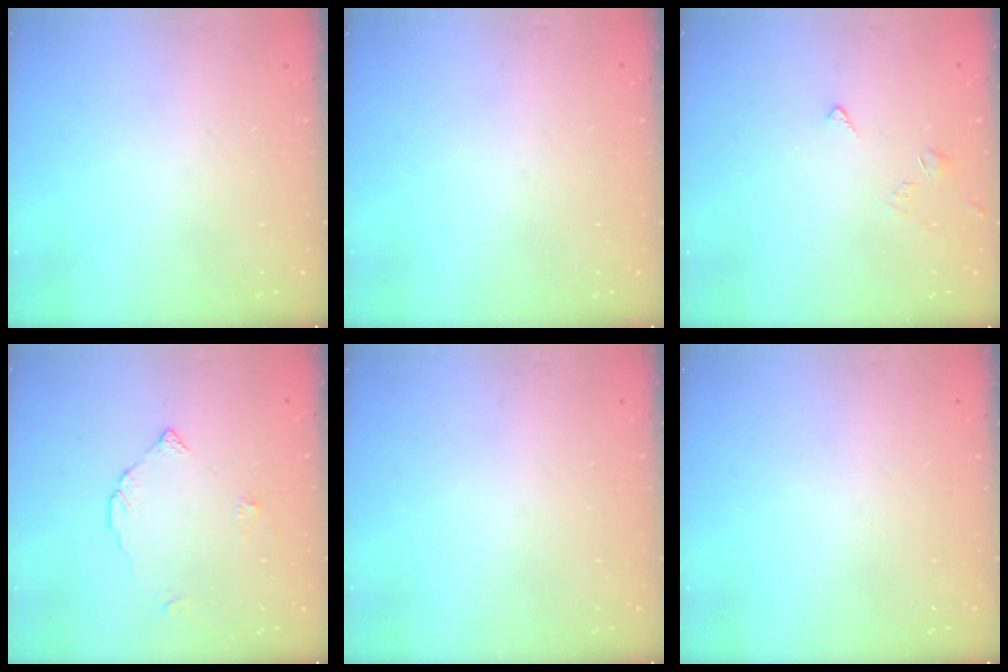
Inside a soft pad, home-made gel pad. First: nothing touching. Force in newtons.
{"total": 0.0}
{"total": 2.5, "press": 2.4, "slide": 0.6}
{"total": 3.2, "press": 3.1, "slide": 0.4}
{"total": 0.0}
{"total": 0.0}